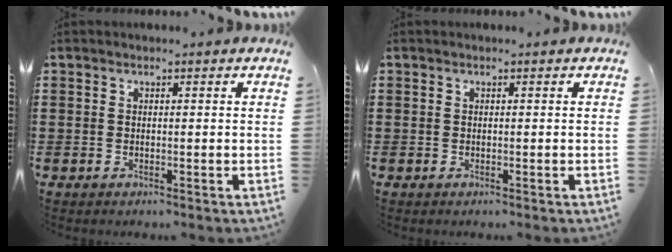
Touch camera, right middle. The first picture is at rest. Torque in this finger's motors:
{"motor_torque": [-0.04, -0.05, 0.00, -0.01]}